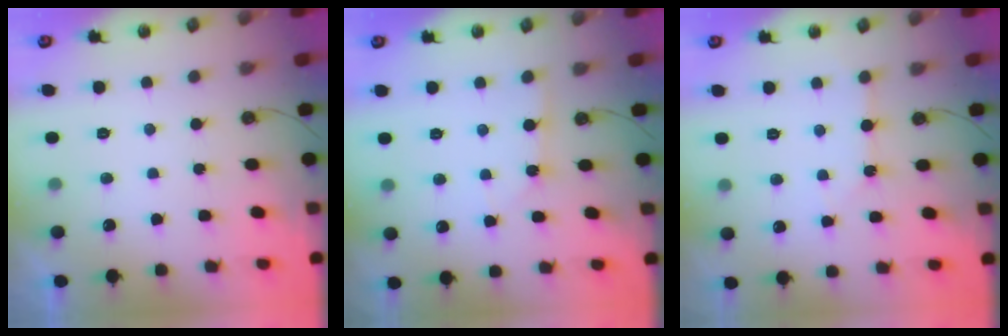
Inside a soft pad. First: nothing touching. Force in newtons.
{"total": 2.3, "press": 2.3, "slide": 0.3}
{"total": 3.3, "press": 3.2, "slide": 0.3}